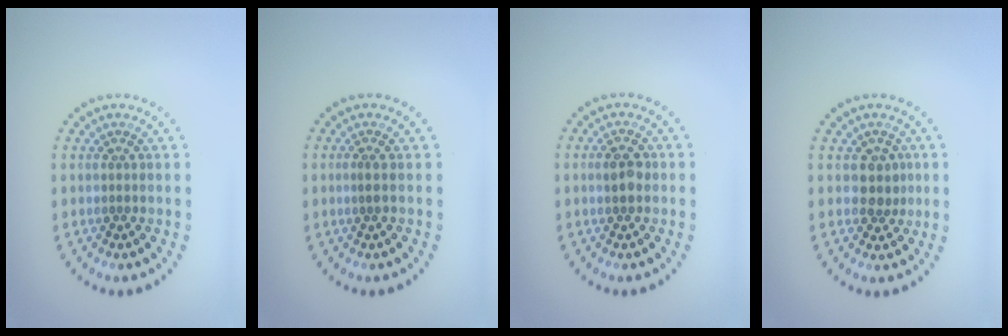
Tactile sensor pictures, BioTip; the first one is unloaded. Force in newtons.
{"total": 0.5, "press": 0.4, "slide": 0.3}
{"total": 1.9, "press": 1.8, "slide": 0.3}
{"total": 2.2, "press": 1.9, "slide": 1.1}